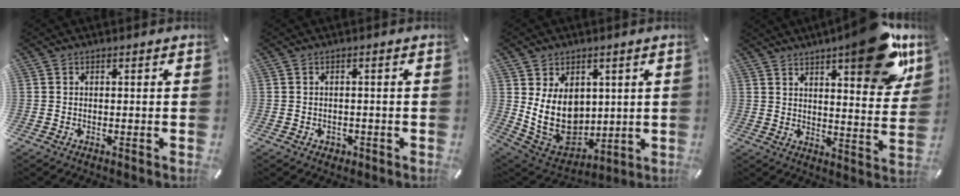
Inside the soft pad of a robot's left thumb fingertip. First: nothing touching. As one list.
[{"total": 1.5, "force": [-0.5, 1.3, 0.4], "torque": [-0.008, 0.005, -0.013]}, {"total": 13.5, "force": [2.2, 11.0, 7.6], "torque": [-0.159, -0.024, 0.047]}, {"total": 16.7, "force": [10.6, 5.6, 11.6], "torque": [-0.140, -0.067, 0.167]}]